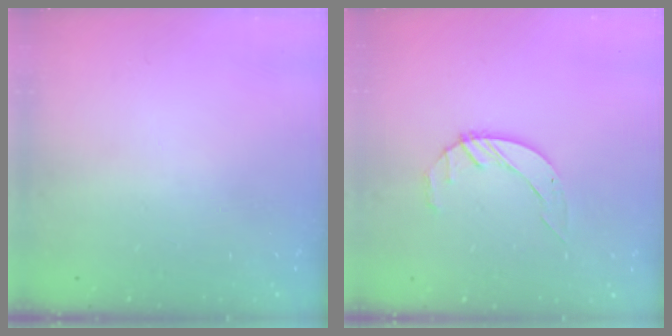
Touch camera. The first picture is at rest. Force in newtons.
{"total": 3.4, "press": 3.3, "slide": 0.5}